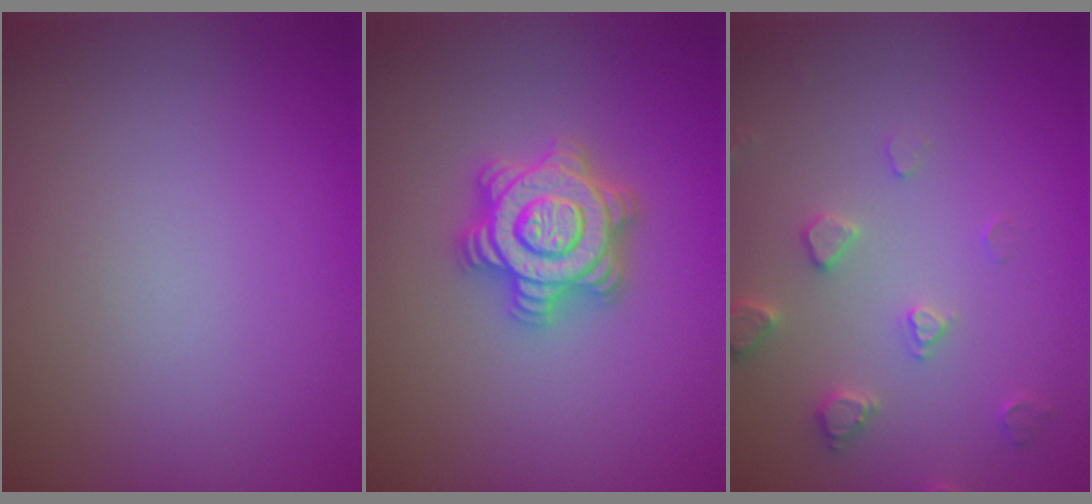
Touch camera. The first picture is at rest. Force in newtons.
{"total": 4.9, "press": 4.8, "slide": 0.7}
{"total": 2.5, "press": 2.4, "slide": 0.5}